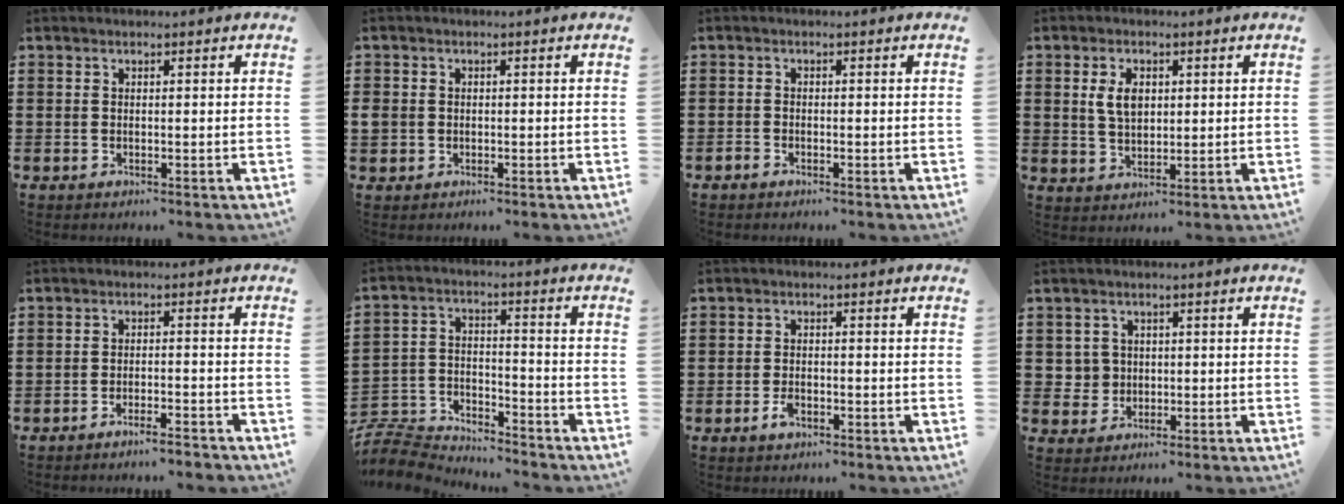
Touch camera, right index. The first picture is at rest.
{"total": 1.4, "force": [-0.5, 1.3, 0.3], "torque": [-0.010, 0.002, -0.012]}
{"total": 0.8, "force": [-0.7, 0.3, 0.0], "torque": [-0.002, 0.001, -0.015]}
{"total": 4.5, "force": [1.1, 2.7, 3.5], "torque": [-0.075, 0.011, 0.018]}
{"total": 2.6, "force": [-2.5, -0.1, 0.8], "torque": [-0.017, -0.002, -0.050]}
{"total": 7.3, "force": [-7.0, 1.7, 0.9], "torque": [-0.035, 0.008, -0.145]}
{"total": 2.0, "force": [-1.1, 1.0, 1.4], "torque": [-0.034, -0.003, -0.022]}
{"total": 2.7, "force": [-0.1, 2.7, 0.4], "torque": [-0.021, 0.009, -0.005]}